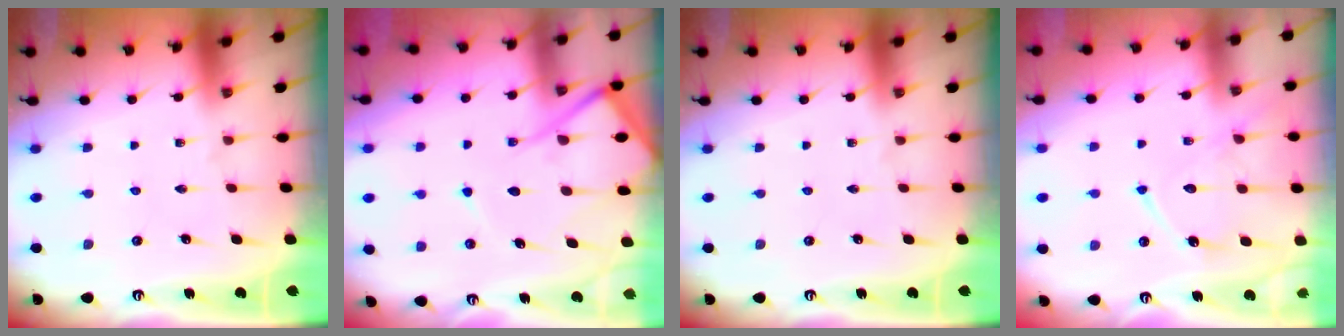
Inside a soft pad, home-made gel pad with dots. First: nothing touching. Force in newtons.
{"total": 13.5, "press": 13.4, "slide": 1.4}
{"total": 0.0}
{"total": 13.1, "press": 13.1, "slide": 1.1}